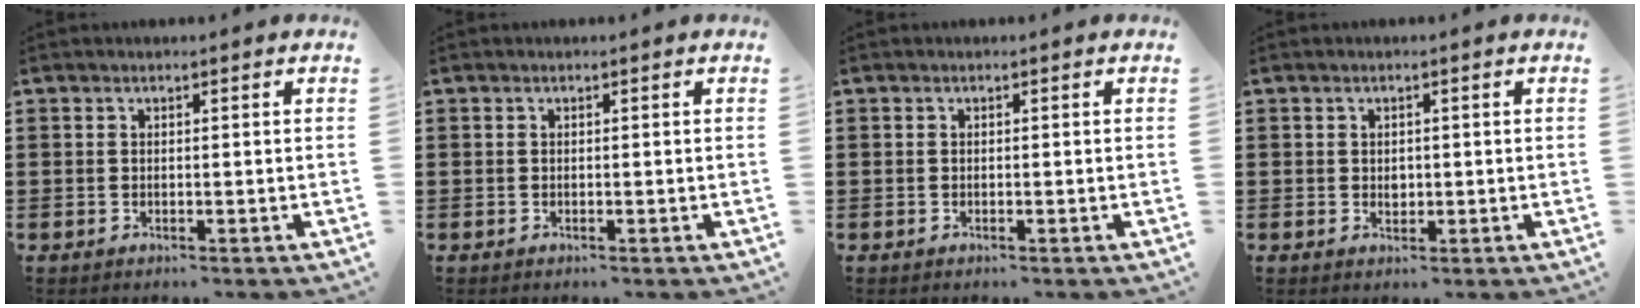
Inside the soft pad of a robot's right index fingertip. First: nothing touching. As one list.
[{"total": 0.0}, {"total": 0.0}, {"total": 1.2, "force": [0.1, 1.0, 0.7], "torque": [-0.014, 0.005, 0.000]}]